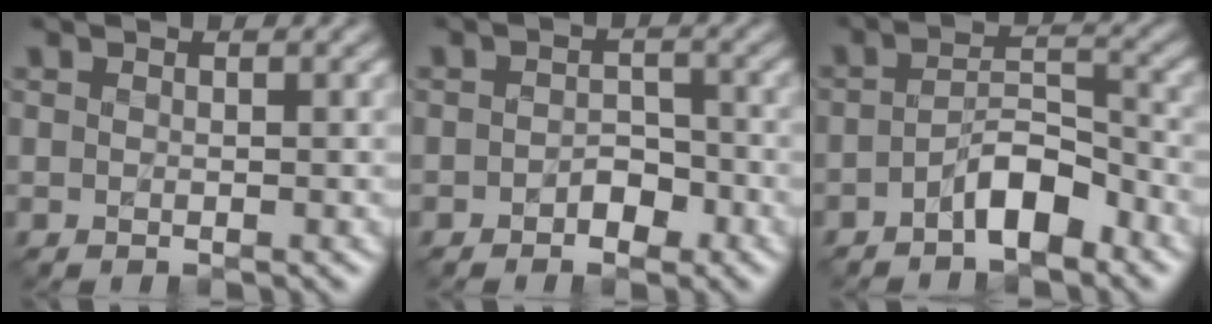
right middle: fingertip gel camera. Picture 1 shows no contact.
{"total": 2.0, "force": [-1.0, 1.3, 1.1], "torque": [-0.018, 0.004, -0.018]}
{"total": 3.9, "force": [-2.3, 1.4, 2.8], "torque": [-0.048, 0.012, -0.043]}